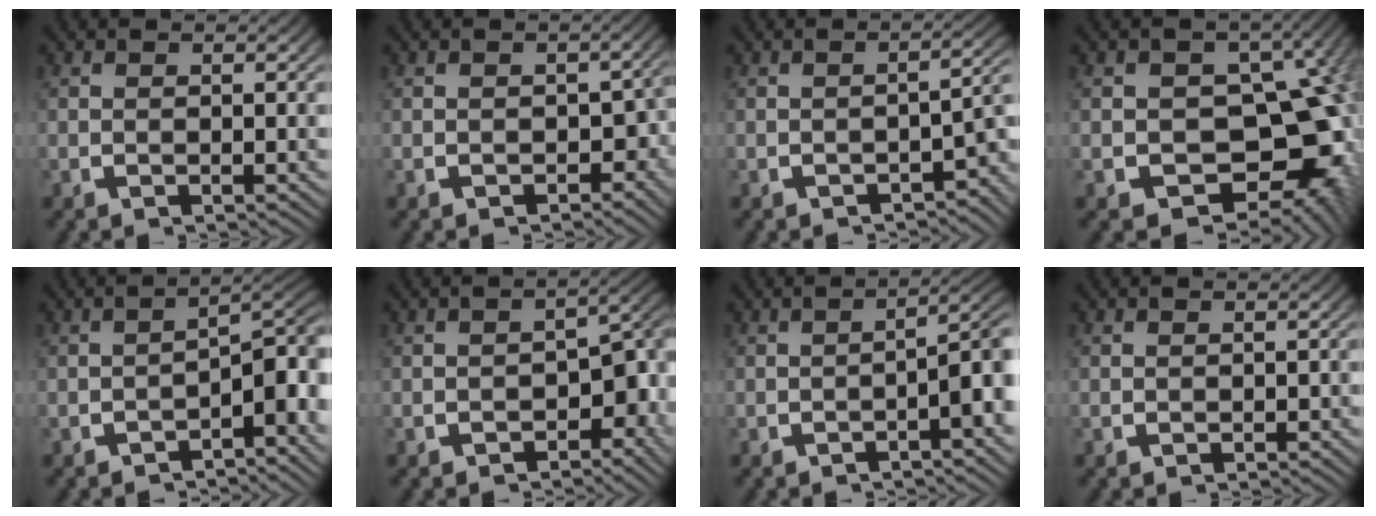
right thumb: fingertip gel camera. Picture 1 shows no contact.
{"total": 2.6, "force": [-1.3, 1.8, 1.4], "torque": [-0.018, -0.016, -0.011]}
{"total": 4.3, "force": [-2.5, 1.5, 3.2], "torque": [-0.037, -0.003, -0.027]}
{"total": 16.2, "force": [-2.7, 12.6, 9.9], "torque": [-0.165, -0.073, -0.026]}
{"total": 6.6, "force": [-1.6, 3.0, 5.6], "torque": [-0.067, -0.006, -0.023]}
{"total": 5.1, "force": [-2.0, 2.8, 3.8], "torque": [-0.045, -0.012, -0.020]}
{"total": 5.4, "force": [-0.6, 2.0, 4.9], "torque": [-0.057, 0.005, -0.014]}
{"total": 0.6, "force": [-0.4, 0.3, 0.2], "torque": [0.001, -0.002, -0.007]}